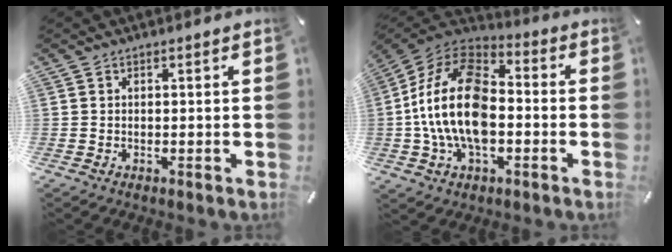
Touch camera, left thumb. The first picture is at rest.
{"total": 20.2, "force": [-3.3, 12.7, 15.4], "torque": [-0.329, 0.026, -0.059]}